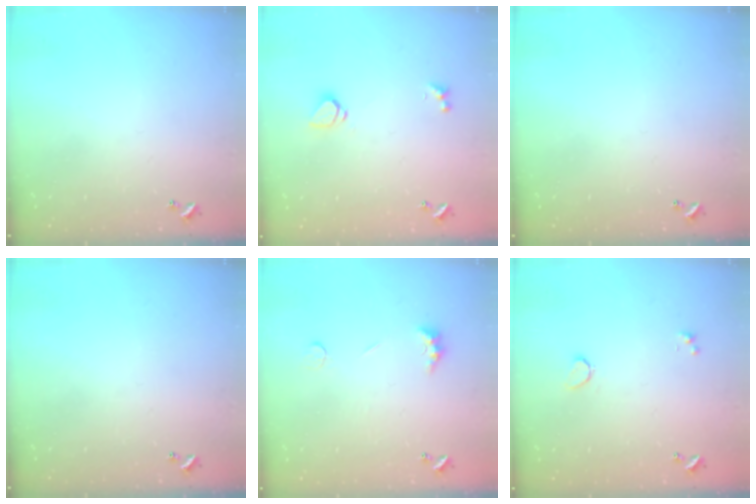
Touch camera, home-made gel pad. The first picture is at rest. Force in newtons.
{"total": 1.3, "press": 1.2, "slide": 0.4}
{"total": 0.0}
{"total": 0.0}
{"total": 2.5, "press": 2.4, "slide": 0.7}
{"total": 0.6, "press": 0.4, "slide": 0.5}